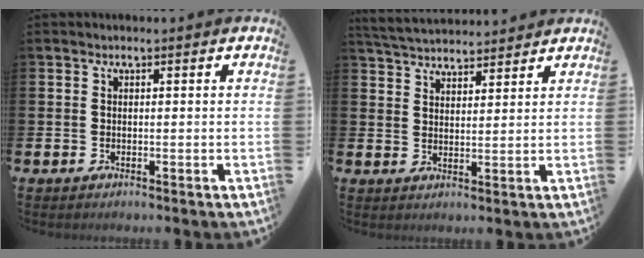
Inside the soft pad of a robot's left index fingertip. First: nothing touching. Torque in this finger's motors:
{"motor_torque": [0.00, -0.60, 0.37, 0.11]}